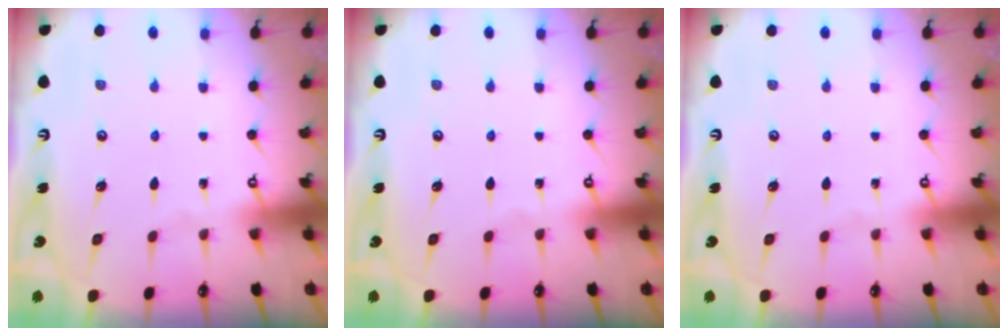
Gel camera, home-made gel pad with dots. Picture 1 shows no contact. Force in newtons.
{"total": 0.0}
{"total": 0.0}